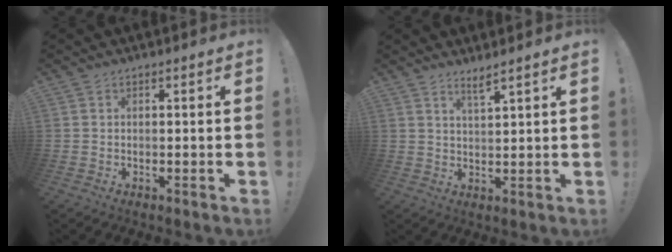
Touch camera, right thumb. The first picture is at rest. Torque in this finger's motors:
{"motor_torque": [0.19, -0.23, 0.07, 0.03, 0.09]}